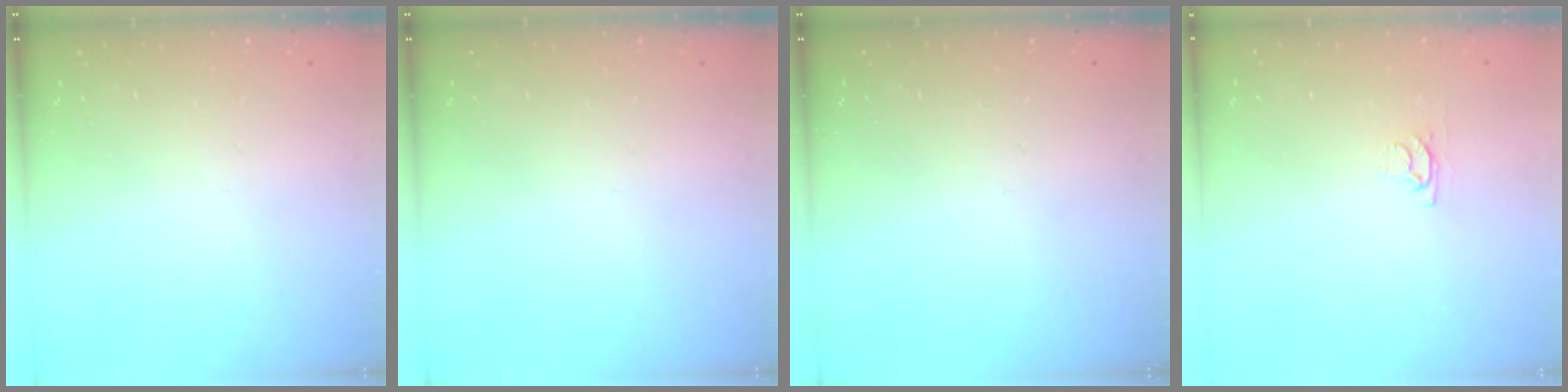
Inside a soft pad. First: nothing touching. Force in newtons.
{"total": 0.0}
{"total": 0.0}
{"total": 3.3, "press": 3.3, "slide": 0.5}